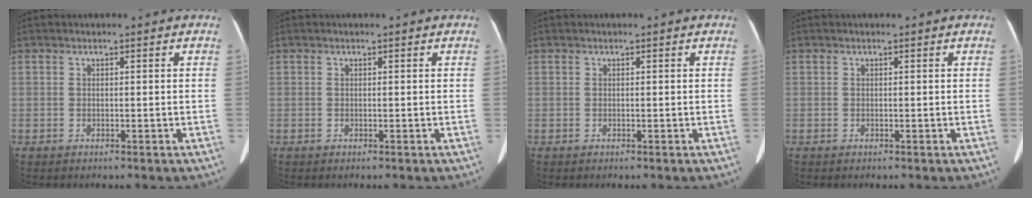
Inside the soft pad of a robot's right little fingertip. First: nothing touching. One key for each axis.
{"total": 0.0}
{"total": 0.0}
{"total": 0.0}